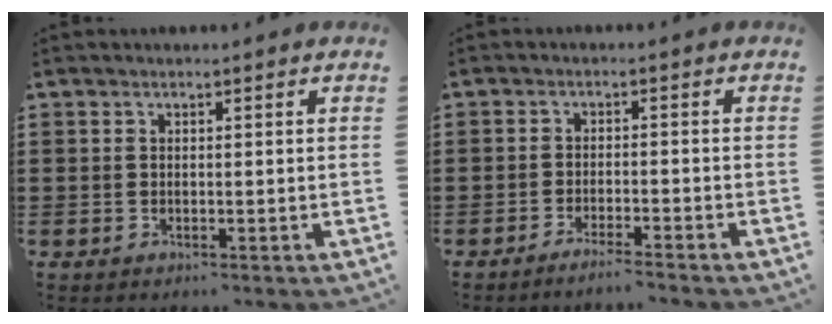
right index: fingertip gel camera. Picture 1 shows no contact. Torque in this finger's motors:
{"motor_torque": [0.29, 0.42, -0.68, -0.04]}